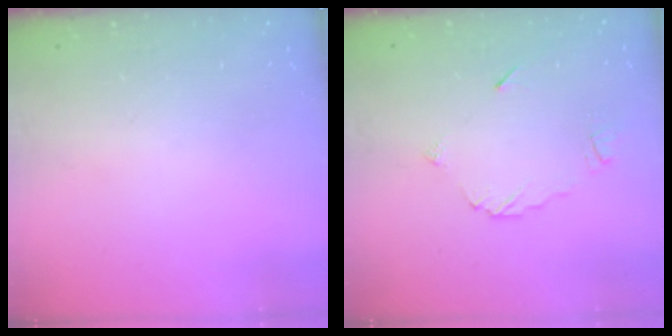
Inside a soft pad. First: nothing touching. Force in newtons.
{"total": 4.8, "press": 4.8, "slide": 0.1}